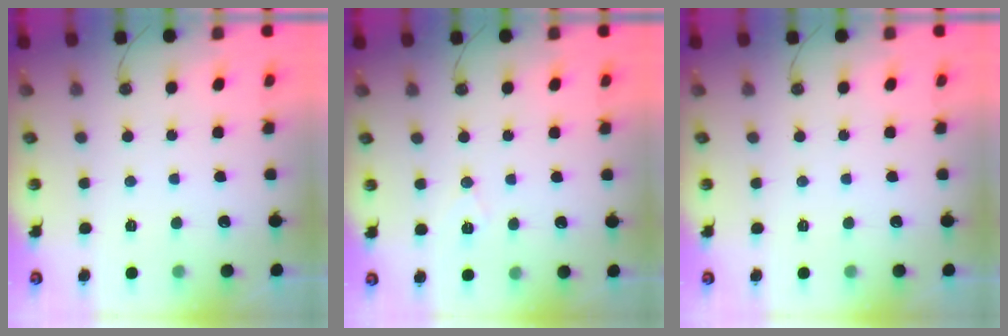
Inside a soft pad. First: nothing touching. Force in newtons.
{"total": 6.9, "press": 5.3, "slide": 4.5}
{"total": 0.0}